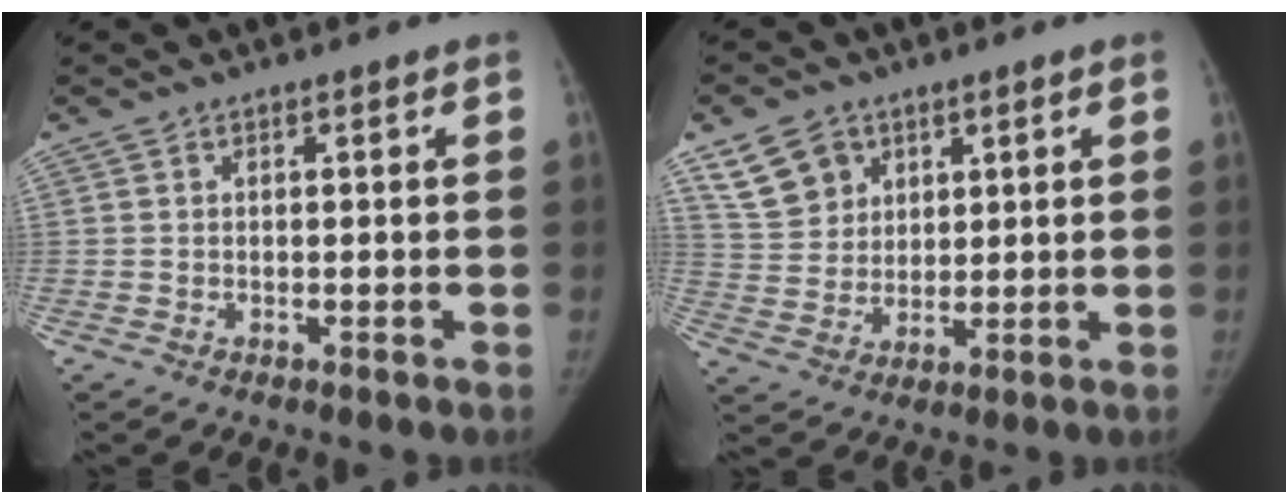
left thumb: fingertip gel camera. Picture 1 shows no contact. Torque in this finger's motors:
{"motor_torque": [1.52, 1.27, 0.89, -0.49, 0.00]}